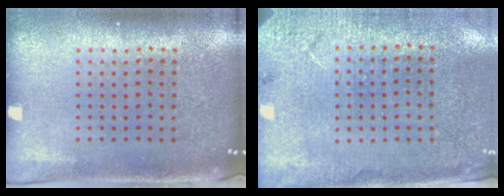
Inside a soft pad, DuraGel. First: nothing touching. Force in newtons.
{"total": 2.6, "press": 2.4, "slide": 0.9}